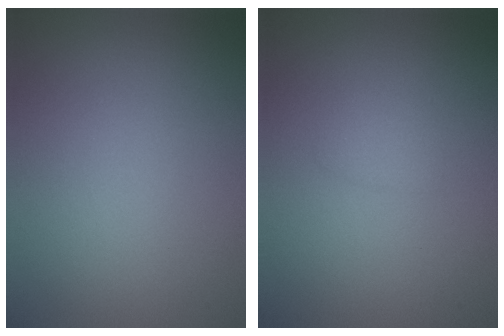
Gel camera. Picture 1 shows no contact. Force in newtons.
{"total": 0.9, "press": 0.9, "slide": 0.1}